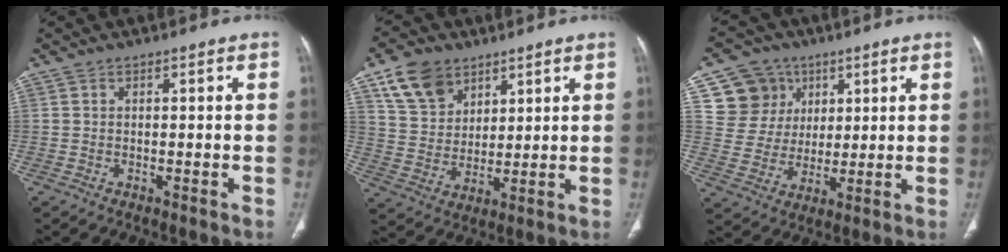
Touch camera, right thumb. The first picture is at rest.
{"total": 10.9, "force": [6.6, 7.4, 4.4], "torque": [-0.060, -0.023, 0.130]}
{"total": 11.3, "force": [4.8, 10.0, 2.3], "torque": [-0.003, -0.012, 0.093]}